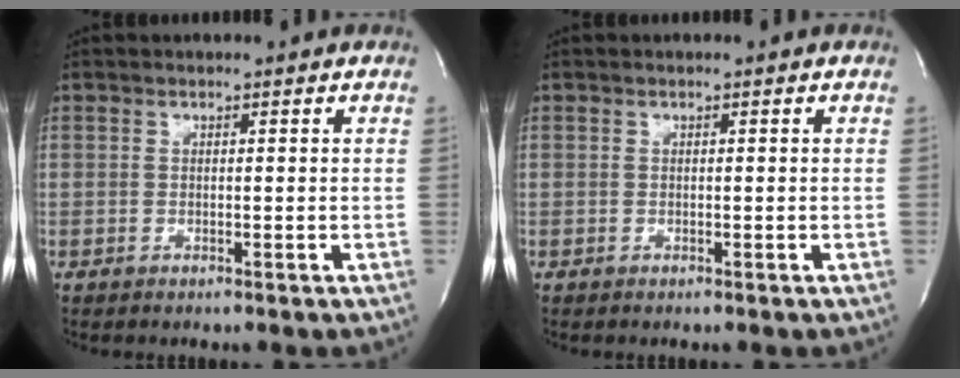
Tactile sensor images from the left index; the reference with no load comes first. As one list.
[{"total": 0.0}]